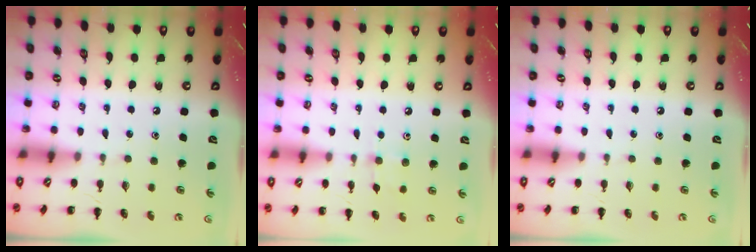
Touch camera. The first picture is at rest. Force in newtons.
{"total": 5.9, "press": 5.6, "slide": 1.9}
{"total": 0.0}